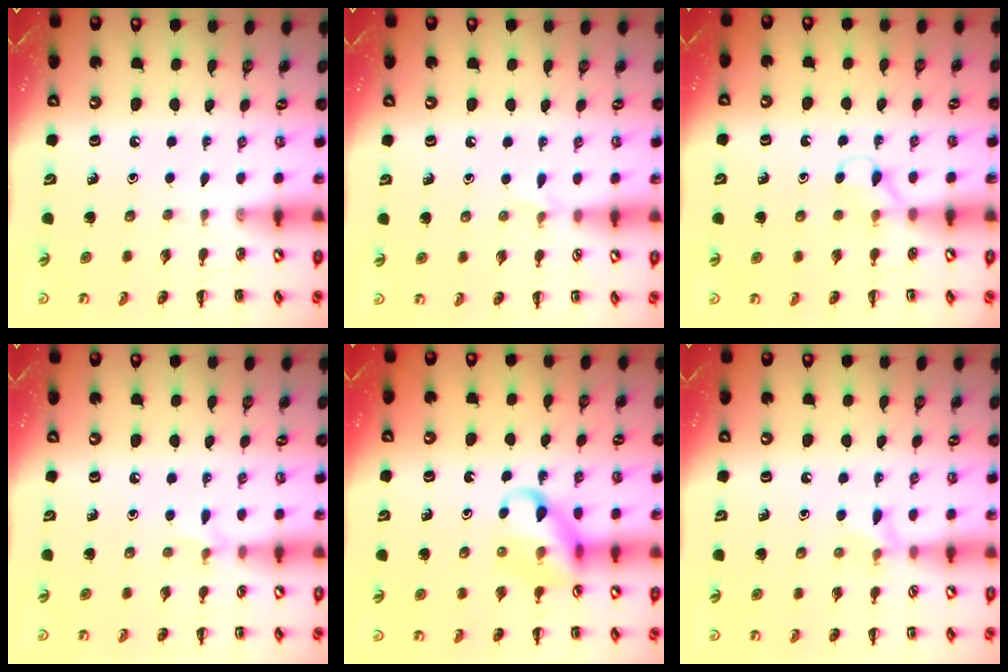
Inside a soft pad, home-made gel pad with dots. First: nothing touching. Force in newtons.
{"total": 4.0, "press": 3.7, "slide": 1.3}
{"total": 2.9, "press": 2.7, "slide": 0.9}
{"total": 4.0, "press": 3.7, "slide": 1.5}
{"total": 11.9, "press": 11.7, "slide": 1.9}
{"total": 6.8, "press": 6.4, "slide": 2.4}